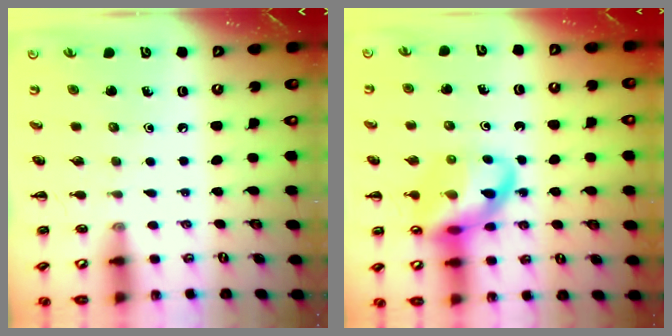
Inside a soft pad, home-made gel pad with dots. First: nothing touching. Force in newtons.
{"total": 14.7, "press": 14.6, "slide": 1.9}